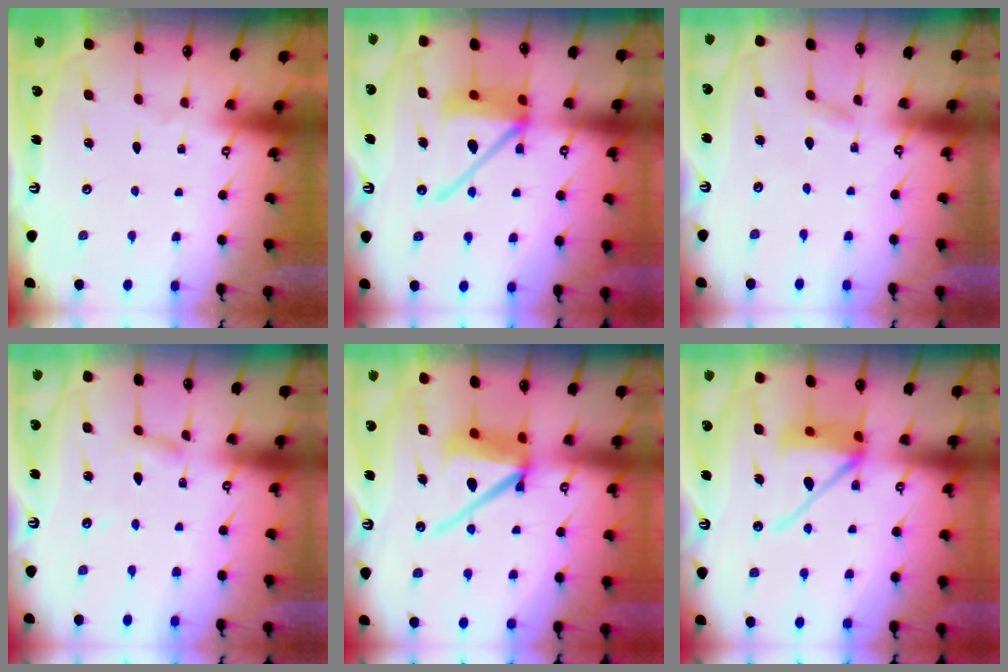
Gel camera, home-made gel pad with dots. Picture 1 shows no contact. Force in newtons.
{"total": 15.6, "press": 15.5, "slide": 2.0}
{"total": 2.1, "press": 2.1, "slide": 0.2}
{"total": 3.6, "press": 3.6, "slide": 0.4}
{"total": 13.7, "press": 13.6, "slide": 1.6}
{"total": 12.4, "press": 12.2, "slide": 2.2}